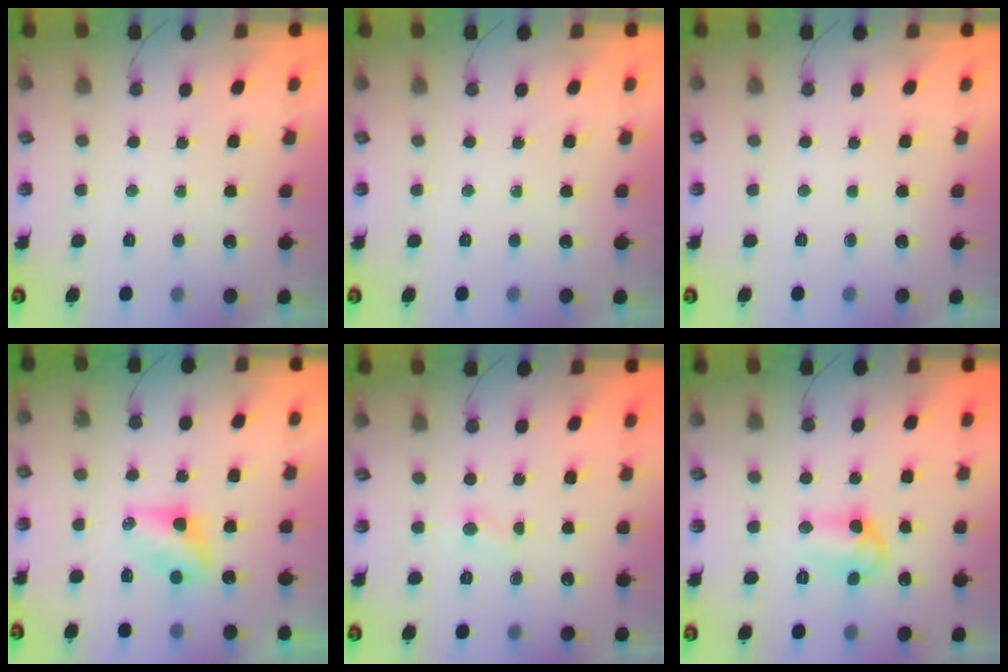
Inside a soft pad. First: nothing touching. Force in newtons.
{"total": 0.0}
{"total": 0.0}
{"total": 5.9, "press": 5.9, "slide": 0.6}
{"total": 2.9, "press": 2.9, "slide": 0.3}
{"total": 9.0, "press": 8.9, "slide": 0.7}